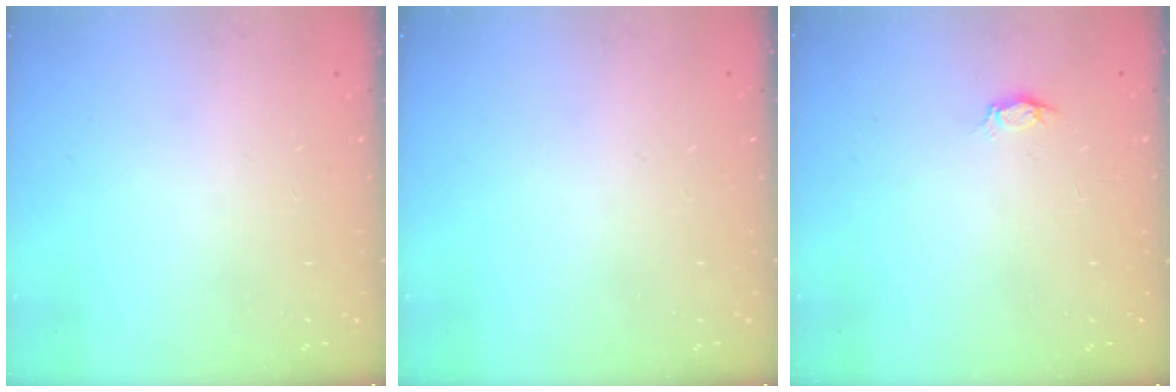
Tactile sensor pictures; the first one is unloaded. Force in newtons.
{"total": 0.0}
{"total": 2.8, "press": 2.8, "slide": 0.3}